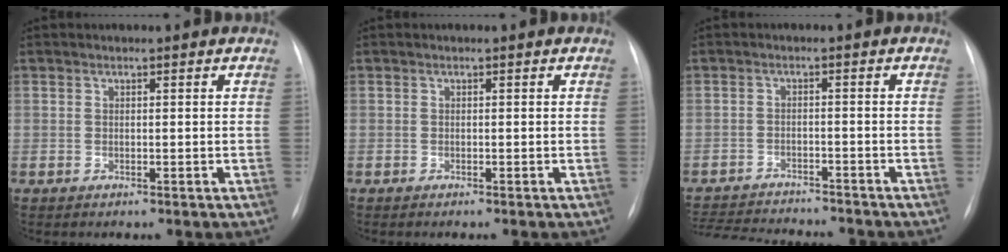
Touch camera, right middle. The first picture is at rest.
{"total": 0.8, "force": [-0.6, -0.1, 0.4], "torque": [-0.005, -0.002, -0.008]}
{"total": 14.2, "force": [-13.3, 2.2, 4.7], "torque": [-0.102, -0.009, -0.189]}